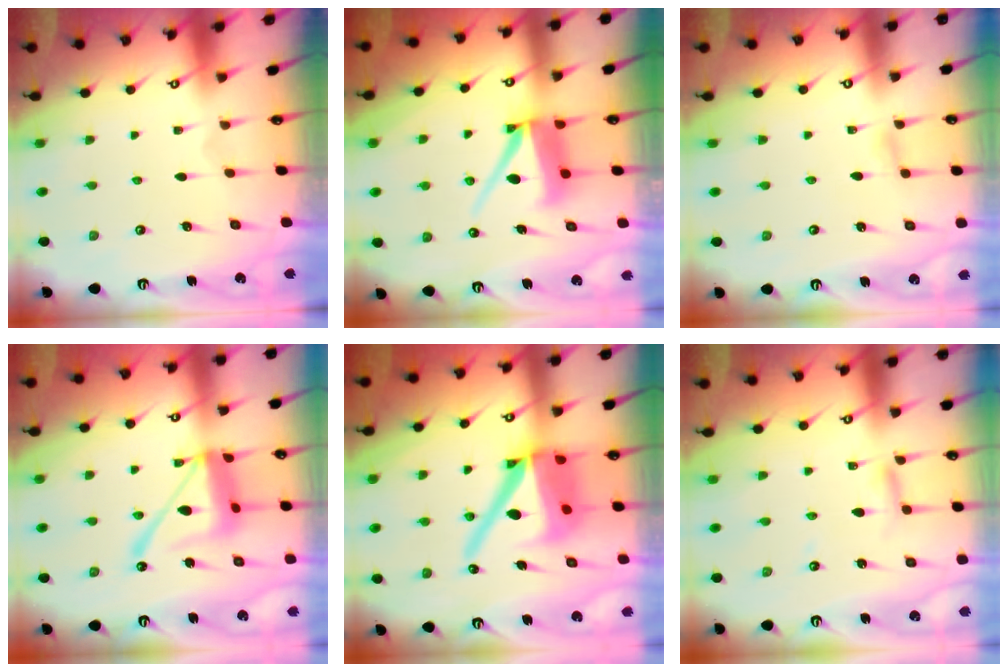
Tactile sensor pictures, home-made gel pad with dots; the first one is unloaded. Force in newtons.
{"total": 8.5, "press": 8.4, "slide": 1.0}
{"total": 2.3, "press": 2.3, "slide": 0.3}
{"total": 16.3, "press": 16.2, "slide": 1.6}
{"total": 16.6, "press": 16.5, "slide": 1.9}
{"total": 2.7, "press": 2.7, "slide": 0.3}